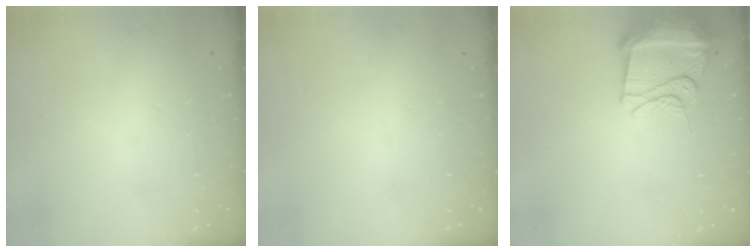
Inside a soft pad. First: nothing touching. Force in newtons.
{"total": 0.0}
{"total": 13.1, "press": 13.1, "slide": 1.4}